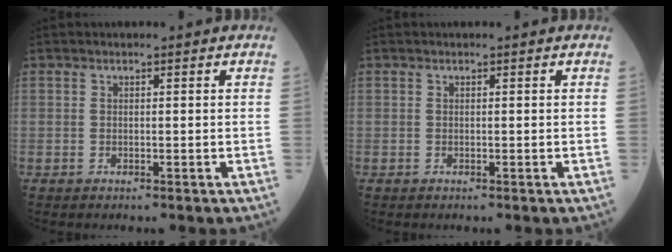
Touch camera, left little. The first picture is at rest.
{"total": 0.0}